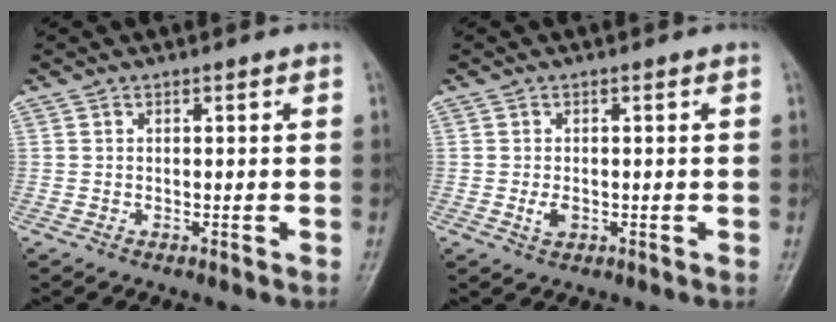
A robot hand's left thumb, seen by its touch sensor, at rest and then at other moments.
{"total": 2.0, "force": [-0.3, 1.3, 1.5], "torque": [-0.029, -0.002, -0.004]}